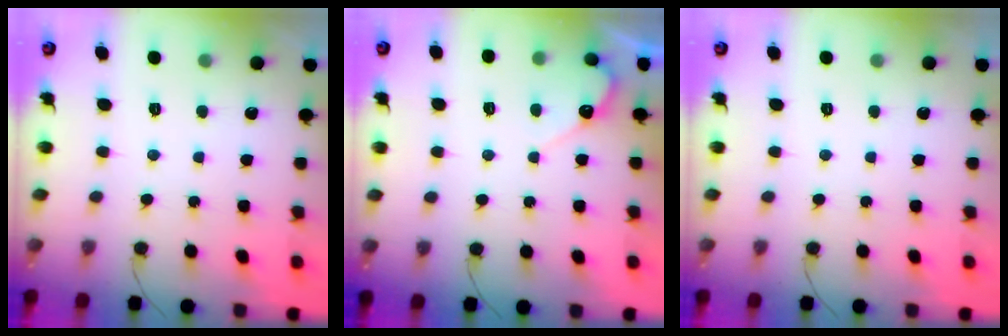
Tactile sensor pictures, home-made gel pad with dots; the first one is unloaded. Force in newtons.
{"total": 5.0, "press": 4.9, "slide": 0.3}
{"total": 0.0}